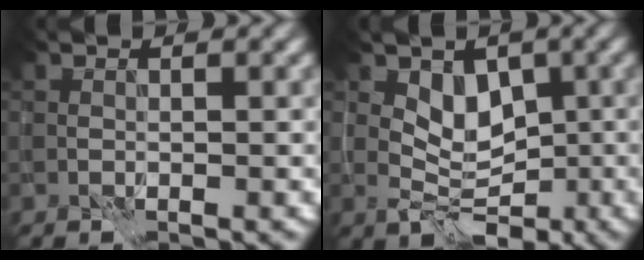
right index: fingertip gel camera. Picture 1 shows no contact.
{"total": 3.8, "force": [0.7, 2.9, 2.4], "torque": [-0.023, -0.004, 0.015]}